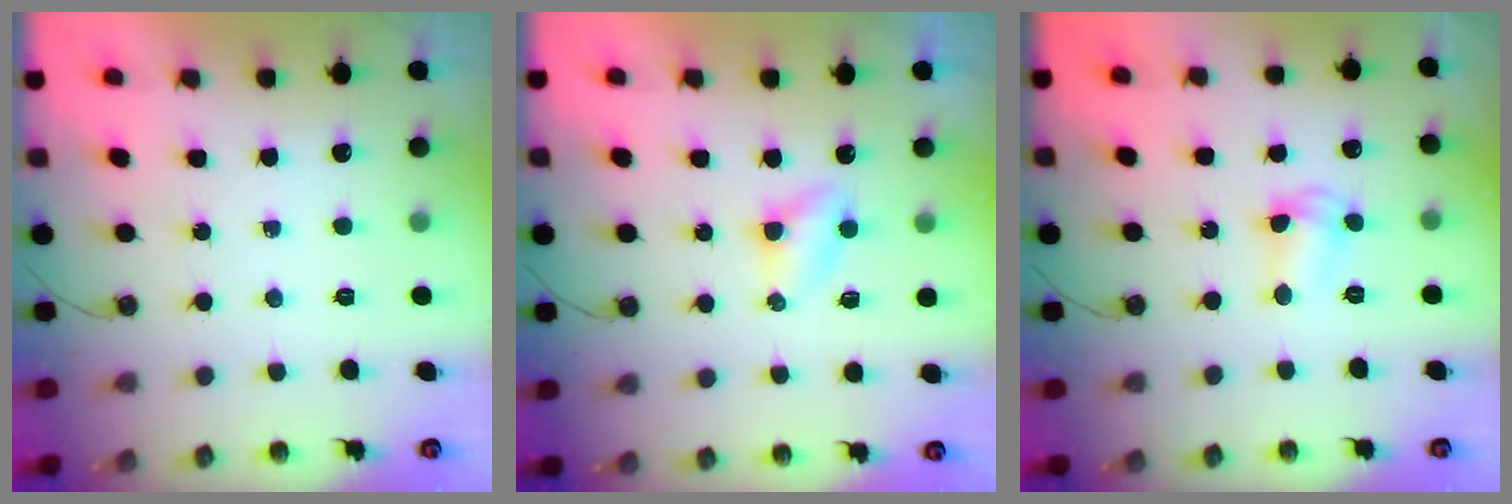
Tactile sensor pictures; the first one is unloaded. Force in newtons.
{"total": 2.9, "press": 2.9, "slide": 0.3}
{"total": 5.1, "press": 5.0, "slide": 0.3}